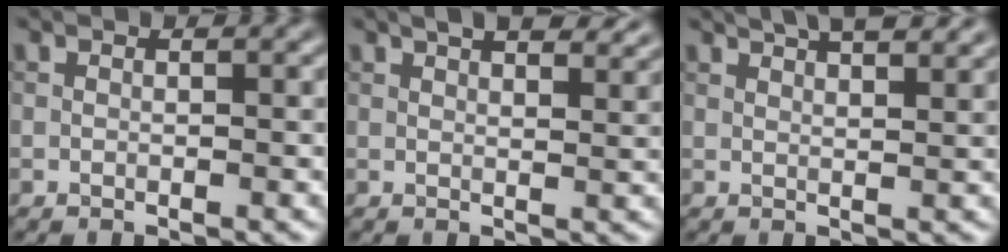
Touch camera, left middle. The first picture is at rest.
{"total": 5.6, "force": [4.0, 2.0, 3.3], "torque": [-0.028, 0.020, 0.038]}
{"total": 5.9, "force": [4.3, 1.9, 3.5], "torque": [-0.027, 0.026, 0.038]}